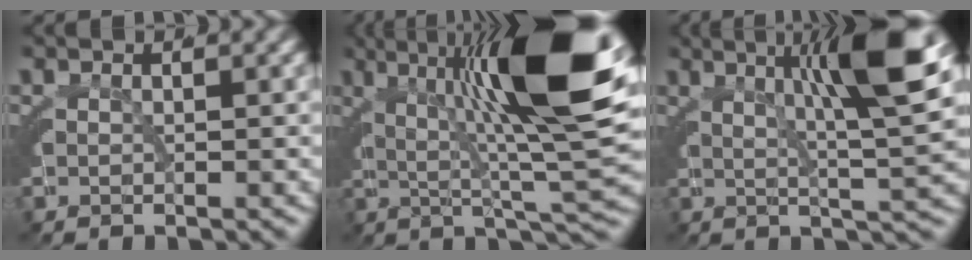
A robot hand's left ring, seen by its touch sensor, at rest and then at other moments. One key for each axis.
{"total": 14.3, "fx": 3.4, "fy": 1.8, "fz": 13.8, "tx": -0.179, "ty": 0.018, "tz": 0.053}
{"total": 8.8, "fx": 3.2, "fy": 0.2, "fz": 8.2, "tx": -0.105, "ty": 0.010, "tz": 0.050}